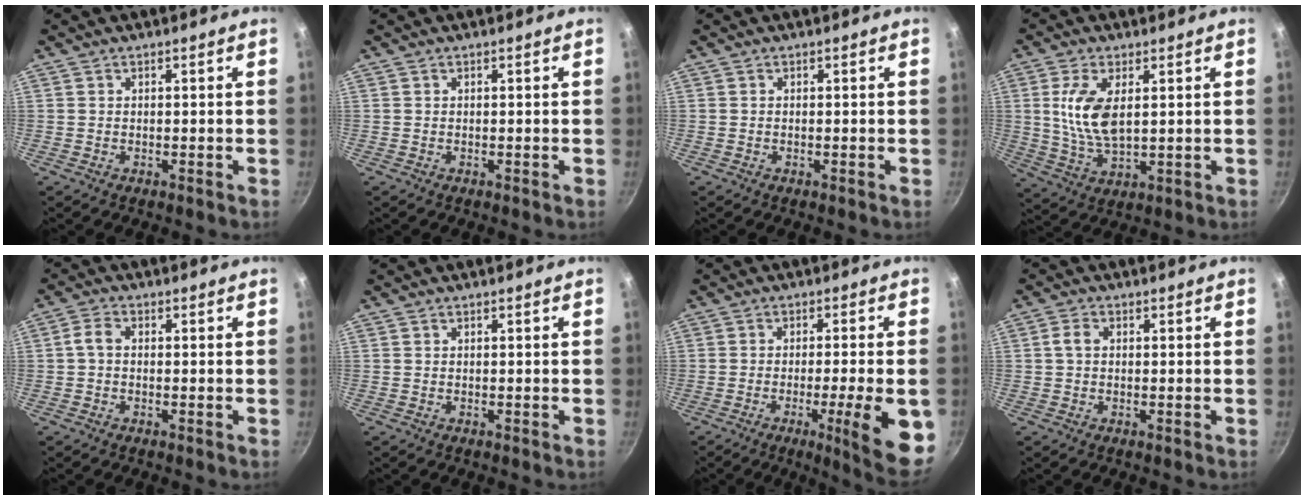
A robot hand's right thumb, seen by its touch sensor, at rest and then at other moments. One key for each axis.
{"total": 0.0}
{"total": 0.0}
{"total": 10.0, "fx": 2.0, "fy": 4.8, "fz": 8.6, "tx": -0.166, "ty": -0.012, "tz": 0.045}
{"total": 2.7, "fx": -0.1, "fy": 1.6, "fz": 2.1, "tx": -0.051, "ty": 0.012, "tz": -0.009}
{"total": 0.0}
{"total": 12.8, "fx": -3.7, "fy": 1.7, "fz": 12.2, "tx": -0.152, "ty": 0.007, "tz": -0.047}
{"total": 2.2, "fx": 0.2, "fy": 1.5, "fz": 1.6, "tx": -0.035, "ty": 0.010, "tz": 0.002}